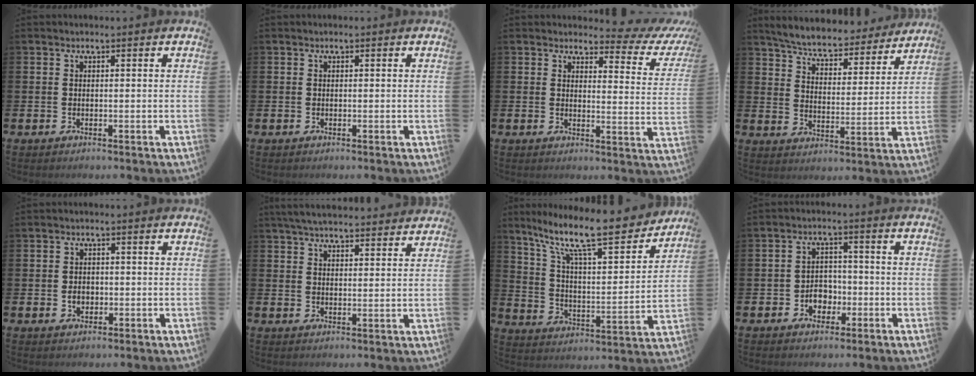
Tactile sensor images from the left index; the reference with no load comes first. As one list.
[{"total": 0.0}, {"total": 3.2, "force": [2.7, 1.4, 1.1], "torque": [-0.013, -0.027, 0.036]}, {"total": 6.1, "force": [5.9, 1.0, 1.3], "torque": [-0.055, -0.046, 0.097]}, {"total": 1.8, "force": [-0.2, 1.4, 1.0], "torque": [-0.013, 0.004, -0.008]}, {"total": 5.2, "force": [5.0, 0.5, 1.0], "torque": [-0.030, -0.025, 0.090]}, {"total": 13.7, "force": [11.1, 2.7, 7.5], "torque": [-0.163, -0.072, 0.186]}, {"total": 3.5, "force": [-1.5, 2.8, 1.5], "torque": [-0.027, 0.003, -0.034]}]